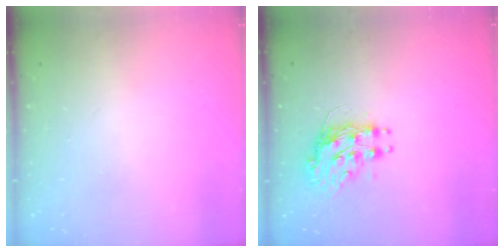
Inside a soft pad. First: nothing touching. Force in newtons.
{"total": 9.1, "press": 9.0, "slide": 1.0}